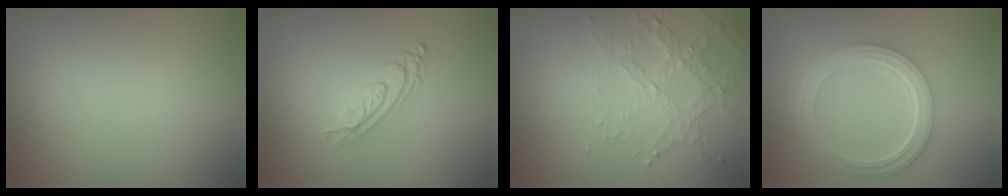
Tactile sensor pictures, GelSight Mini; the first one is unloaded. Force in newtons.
{"total": 2.7, "press": 2.0, "slide": 1.9}
{"total": 3.2, "press": 2.9, "slide": 1.4}
{"total": 5.0, "press": 3.8, "slide": 3.3}